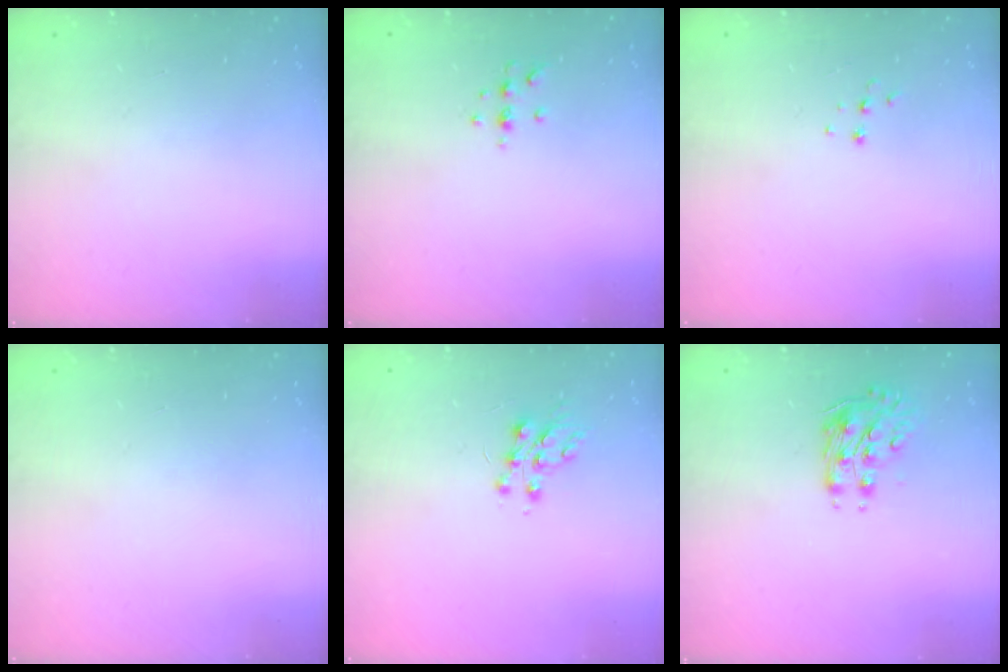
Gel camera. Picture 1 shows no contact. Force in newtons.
{"total": 4.3, "press": 4.0, "slide": 1.4}
{"total": 4.9, "press": 4.9, "slide": 0.7}
{"total": 0.0}
{"total": 7.9, "press": 7.8, "slide": 0.6}
{"total": 9.4, "press": 9.4, "slide": 0.9}